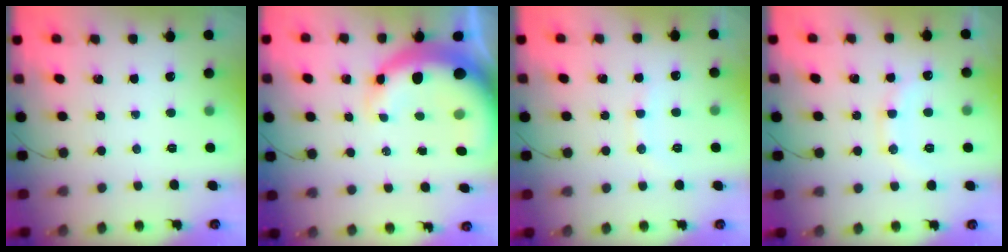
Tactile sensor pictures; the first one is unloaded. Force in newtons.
{"total": 9.7, "press": 9.4, "slide": 2.6}
{"total": 8.6, "press": 8.5, "slide": 0.9}
{"total": 11.5, "press": 11.5, "slide": 1.1}